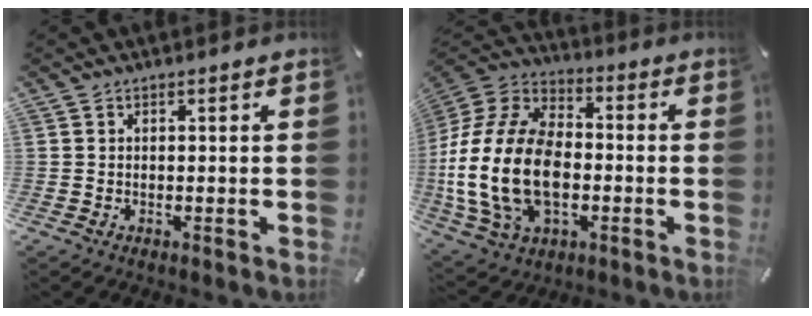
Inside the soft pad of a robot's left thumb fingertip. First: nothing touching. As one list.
[{"total": 21.8, "force": [-4.6, 14.9, 15.3], "torque": [-0.338, 0.028, -0.077]}]